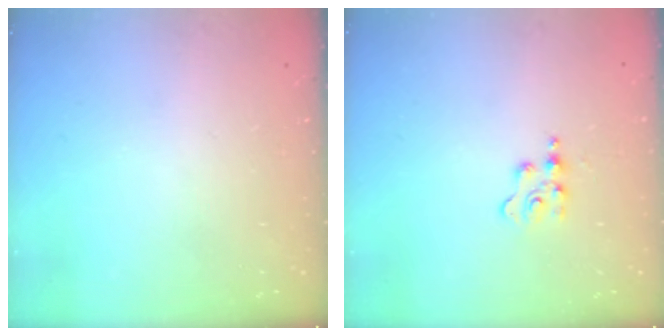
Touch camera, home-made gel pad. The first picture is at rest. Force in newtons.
{"total": 3.6, "press": 3.6, "slide": 0.4}